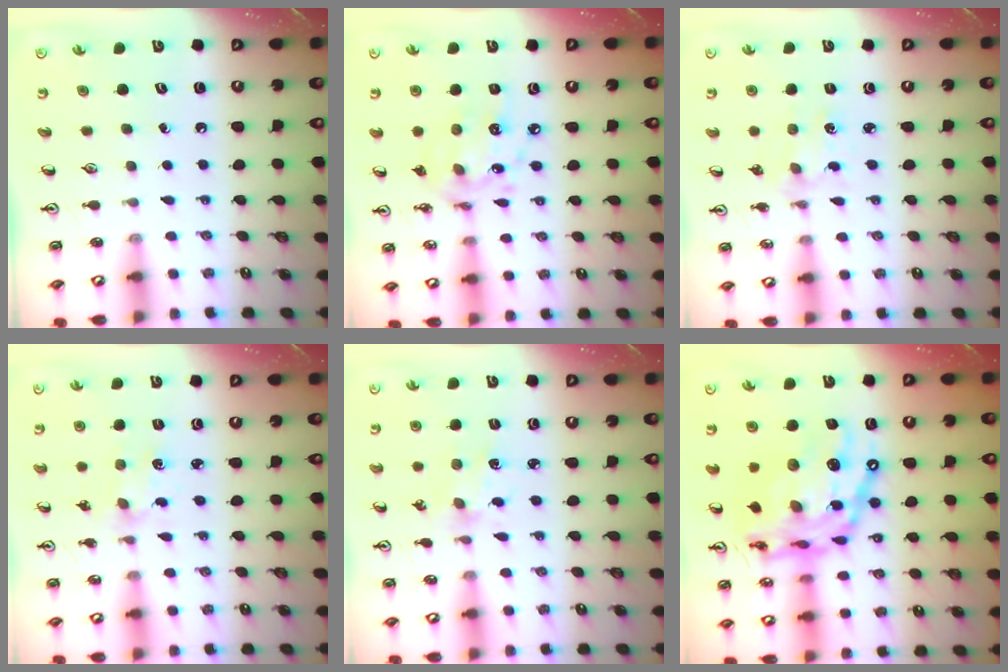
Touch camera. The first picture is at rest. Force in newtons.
{"total": 12.0, "press": 12.0, "slide": 0.8}
{"total": 2.6, "press": 2.6, "slide": 0.4}
{"total": 1.7, "press": 1.7, "slide": 0.3}
{"total": 2.3, "press": 2.3, "slide": 0.3}
{"total": 23.2, "press": 23.1, "slide": 2.0}